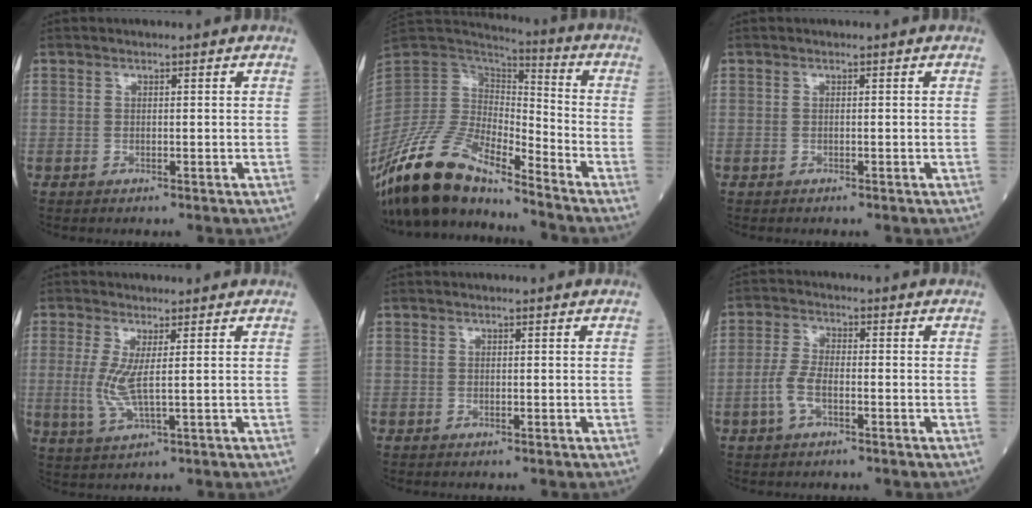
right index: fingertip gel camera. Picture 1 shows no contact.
{"total": 15.7, "force": [-13.2, 3.9, 7.5], "torque": [-0.154, 0.016, -0.255]}
{"total": 0.0}
{"total": 4.7, "force": [0.4, 0.4, 4.6], "torque": [-0.111, -0.013, 0.010]}
{"total": 0.0}
{"total": 4.2, "force": [-1.6, 1.6, 3.5], "torque": [-0.083, 0.004, -0.036]}